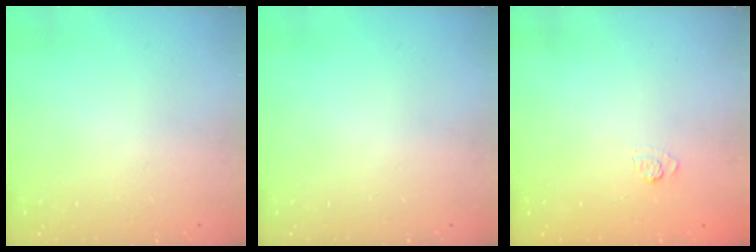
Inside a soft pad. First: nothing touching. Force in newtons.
{"total": 0.0}
{"total": 2.2, "press": 1.8, "slide": 1.3}